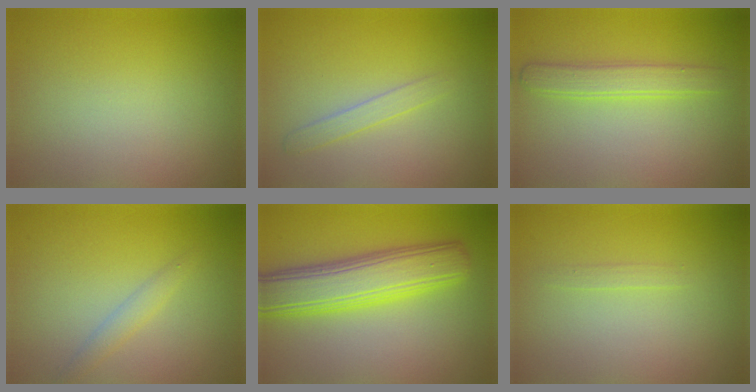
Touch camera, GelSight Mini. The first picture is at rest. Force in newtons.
{"total": 1.4, "press": 1.4, "slide": 0.1}
{"total": 2.5, "press": 2.5, "slide": 0.1}
{"total": 1.4, "press": 1.4, "slide": 0.0}
{"total": 7.5, "press": 7.5, "slide": 0.2}
{"total": 0.6, "press": 0.6, "slide": 0.0}